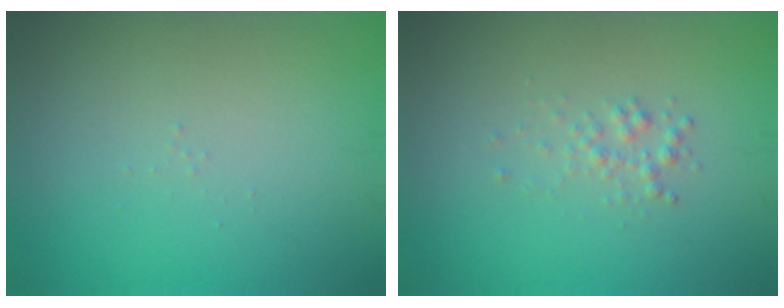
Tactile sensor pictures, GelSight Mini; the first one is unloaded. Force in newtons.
{"total": 1.1, "press": 1.1, "slide": 0.1}